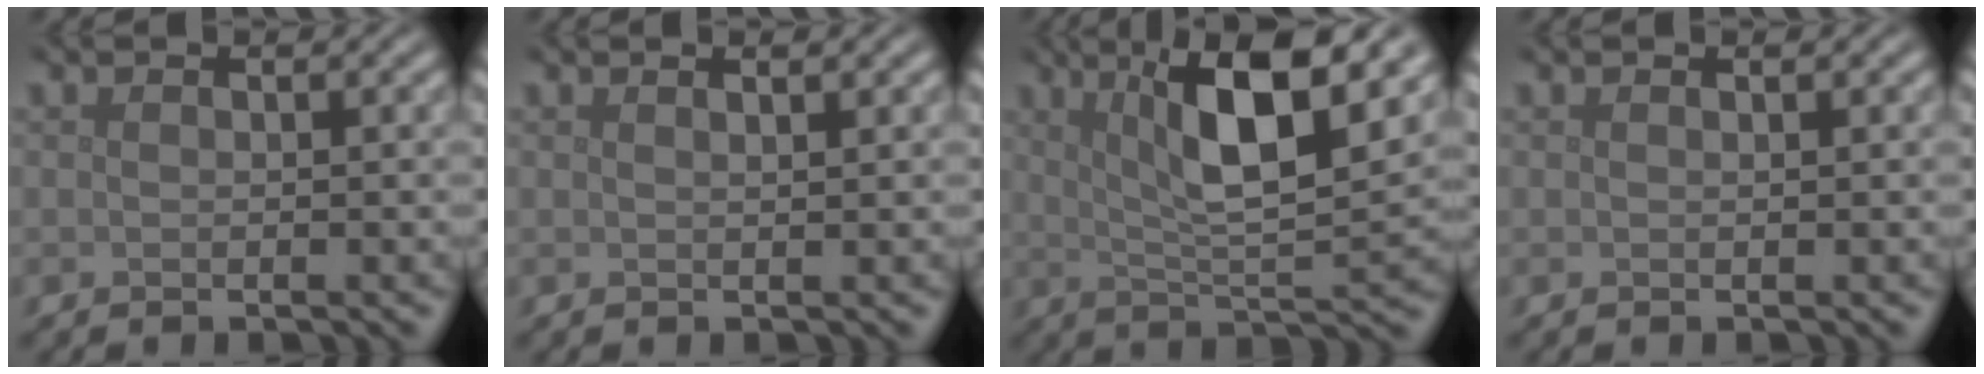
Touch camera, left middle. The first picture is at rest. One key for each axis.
{"total": 1.0, "fx": 0.7, "fy": 0.3, "fz": 0.7, "tx": -0.005, "ty": 0.001, "tz": 0.005}
{"total": 10.0, "fx": 4.2, "fy": 2.3, "fz": 8.8, "tx": -0.136, "ty": 0.006, "tz": 0.072}
{"total": 0.0}